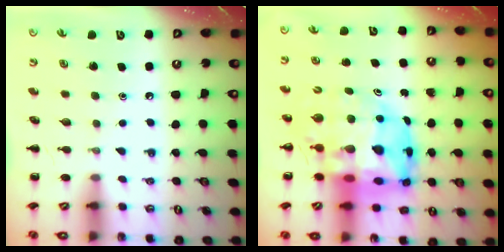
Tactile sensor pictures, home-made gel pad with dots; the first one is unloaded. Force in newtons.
{"total": 15.7, "press": 15.2, "slide": 4.3}